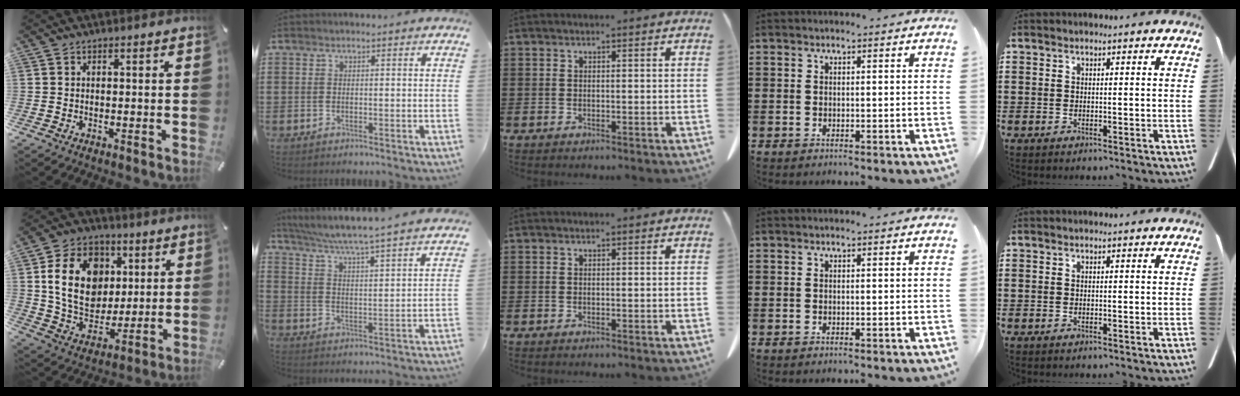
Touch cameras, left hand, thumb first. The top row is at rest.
{"thumb": {"total": 17.7, "force": [3.9, 13.9, 10.2], "torque": [-0.197, 0.004, 0.074]}, "index": {"total": 4.7, "force": [4.2, -1.0, 1.8], "torque": [-0.057, -0.044, 0.062]}}